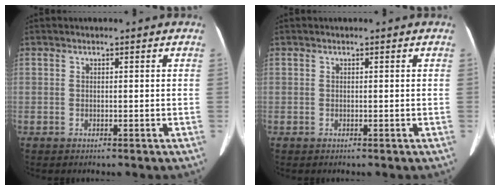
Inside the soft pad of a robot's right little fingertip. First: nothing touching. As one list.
[{"total": 0.0}]